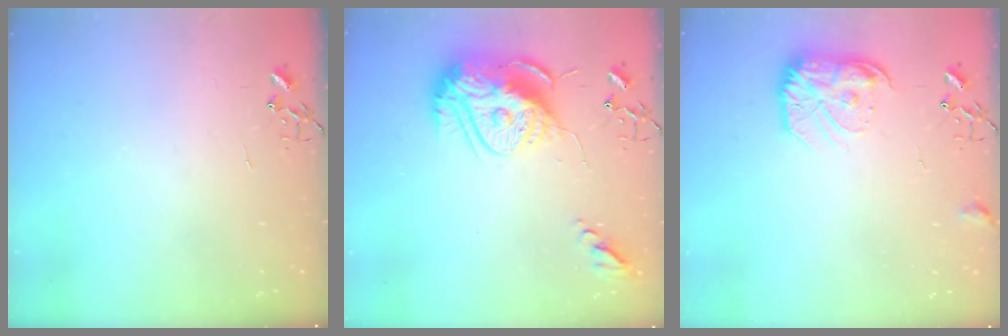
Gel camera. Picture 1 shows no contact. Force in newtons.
{"total": 18.4, "press": 18.3, "slide": 1.7}
{"total": 13.6, "press": 13.6, "slide": 1.0}